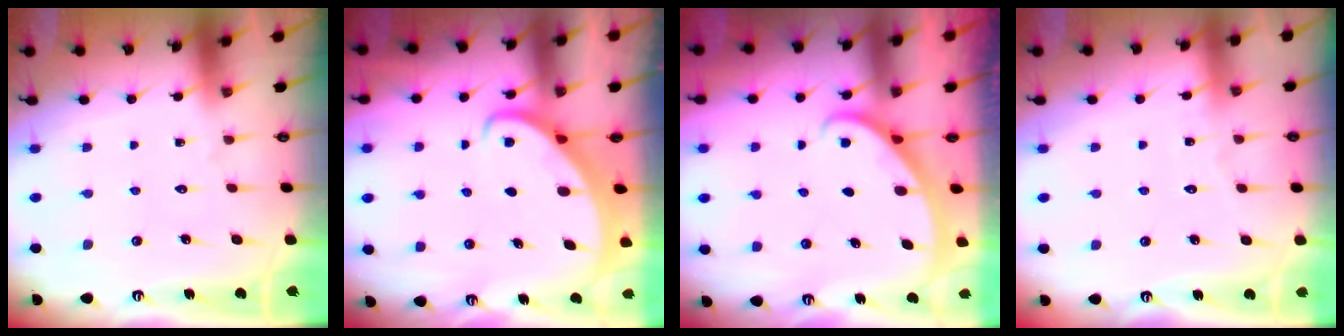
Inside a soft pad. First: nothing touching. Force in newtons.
{"total": 2.6, "press": 2.6, "slide": 0.3}
{"total": 2.0, "press": 2.0, "slide": 0.1}
{"total": 3.4, "press": 3.4, "slide": 0.4}